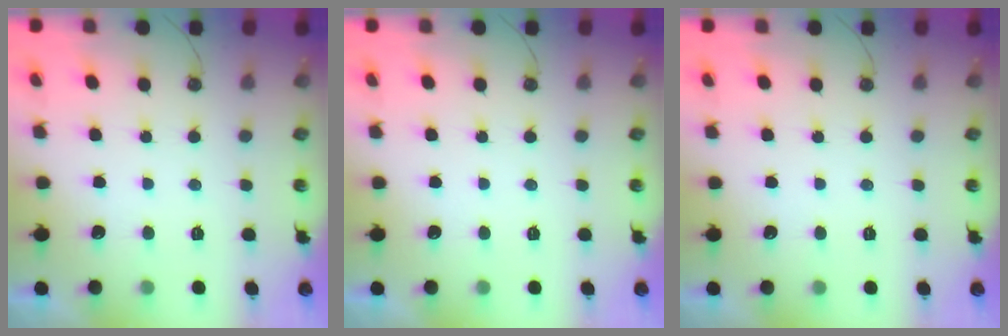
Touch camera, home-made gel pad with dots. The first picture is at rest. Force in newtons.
{"total": 0.0}
{"total": 0.0}